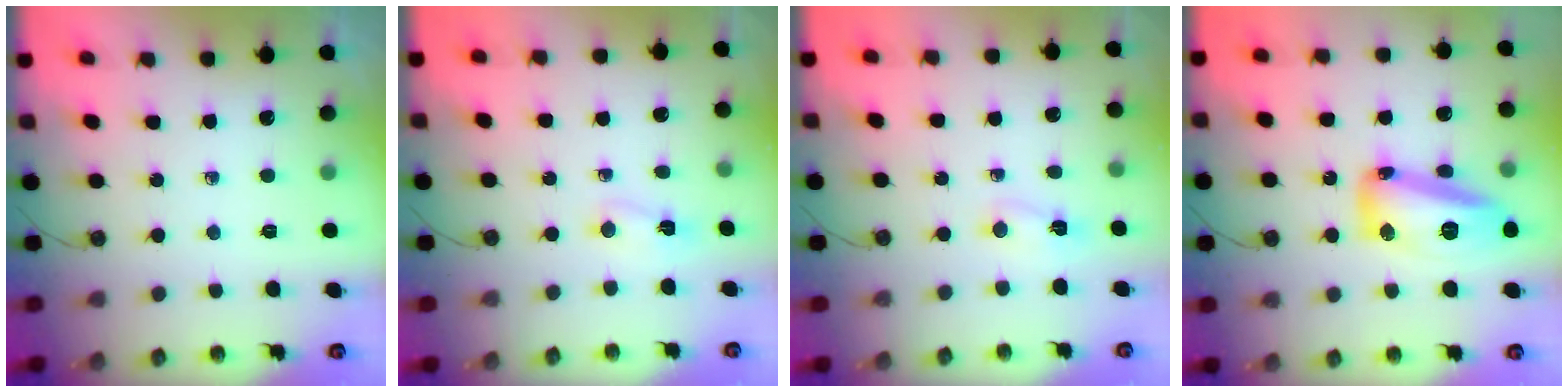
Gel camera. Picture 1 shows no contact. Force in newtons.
{"total": 2.4, "press": 2.3, "slide": 0.7}
{"total": 2.1, "press": 2.0, "slide": 0.5}
{"total": 15.9, "press": 15.8, "slide": 1.4}